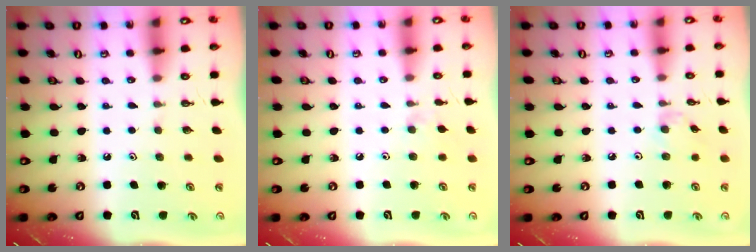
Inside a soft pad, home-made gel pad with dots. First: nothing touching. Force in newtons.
{"total": 3.2, "press": 3.2, "slide": 0.4}
{"total": 3.0, "press": 3.0, "slide": 0.5}